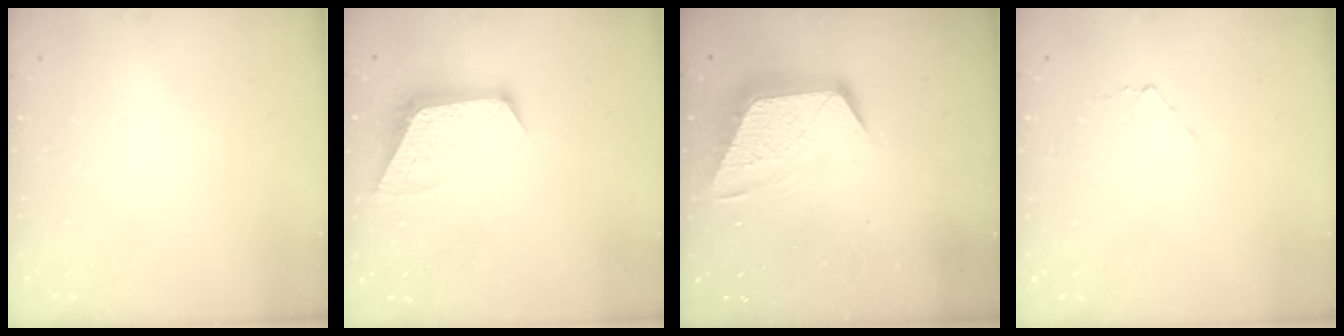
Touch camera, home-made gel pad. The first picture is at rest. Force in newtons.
{"total": 10.0, "press": 10.0, "slide": 0.1}
{"total": 14.7, "press": 14.6, "slide": 0.8}
{"total": 3.8, "press": 3.8, "slide": 0.4}